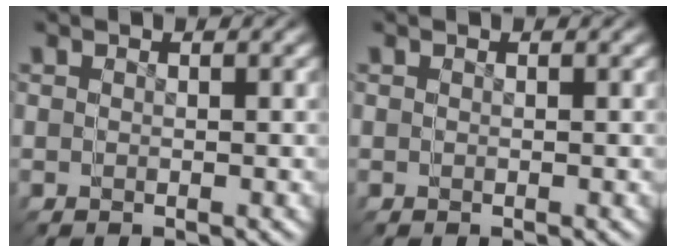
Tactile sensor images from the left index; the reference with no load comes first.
{"total": 0.0}